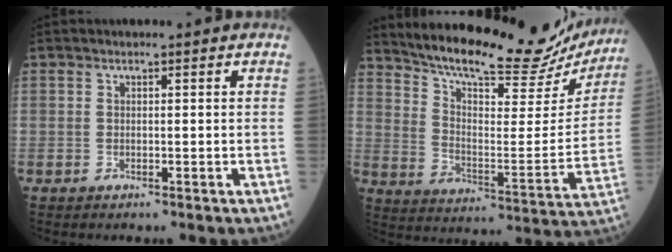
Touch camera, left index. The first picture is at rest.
{"total": 24.2, "force": [22.0, 4.5, 9.0], "torque": [-0.147, -0.045, 0.300]}